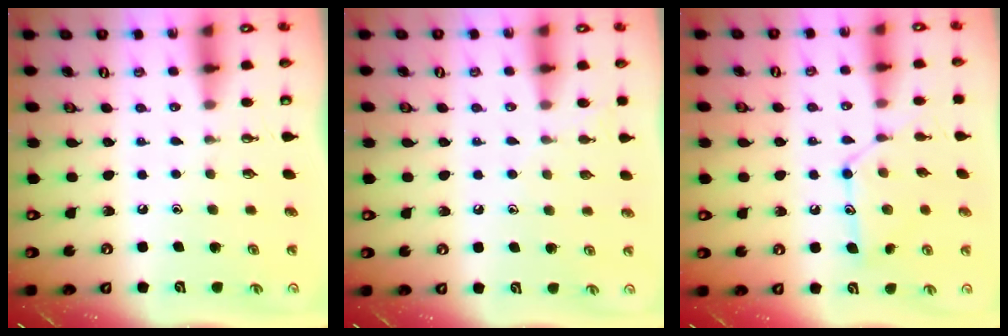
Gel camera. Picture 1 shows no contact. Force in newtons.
{"total": 6.2, "press": 6.2, "slide": 0.7}
{"total": 11.6, "press": 11.6, "slide": 0.2}